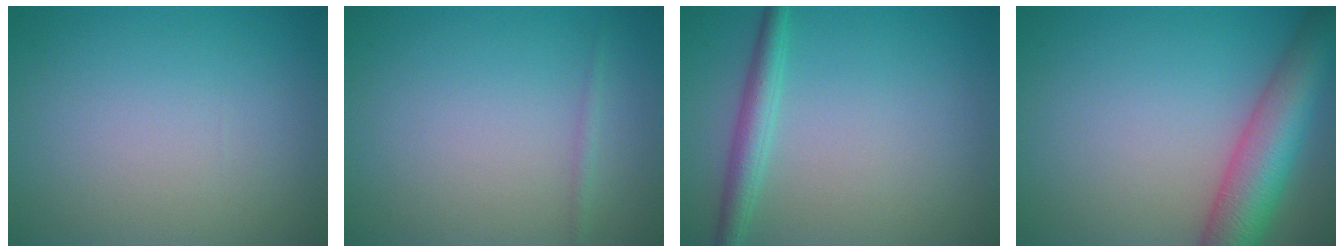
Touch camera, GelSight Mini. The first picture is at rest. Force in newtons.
{"total": 0.8, "press": 0.8, "slide": 0.0}
{"total": 2.6, "press": 2.6, "slide": 0.0}
{"total": 7.9, "press": 7.9, "slide": 0.4}